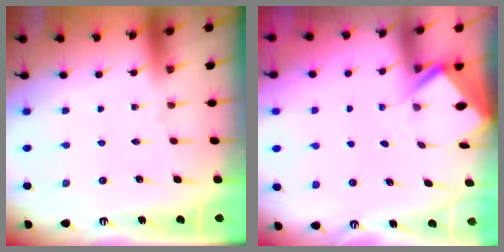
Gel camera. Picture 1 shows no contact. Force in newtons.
{"total": 2.9, "press": 2.9, "slide": 0.3}